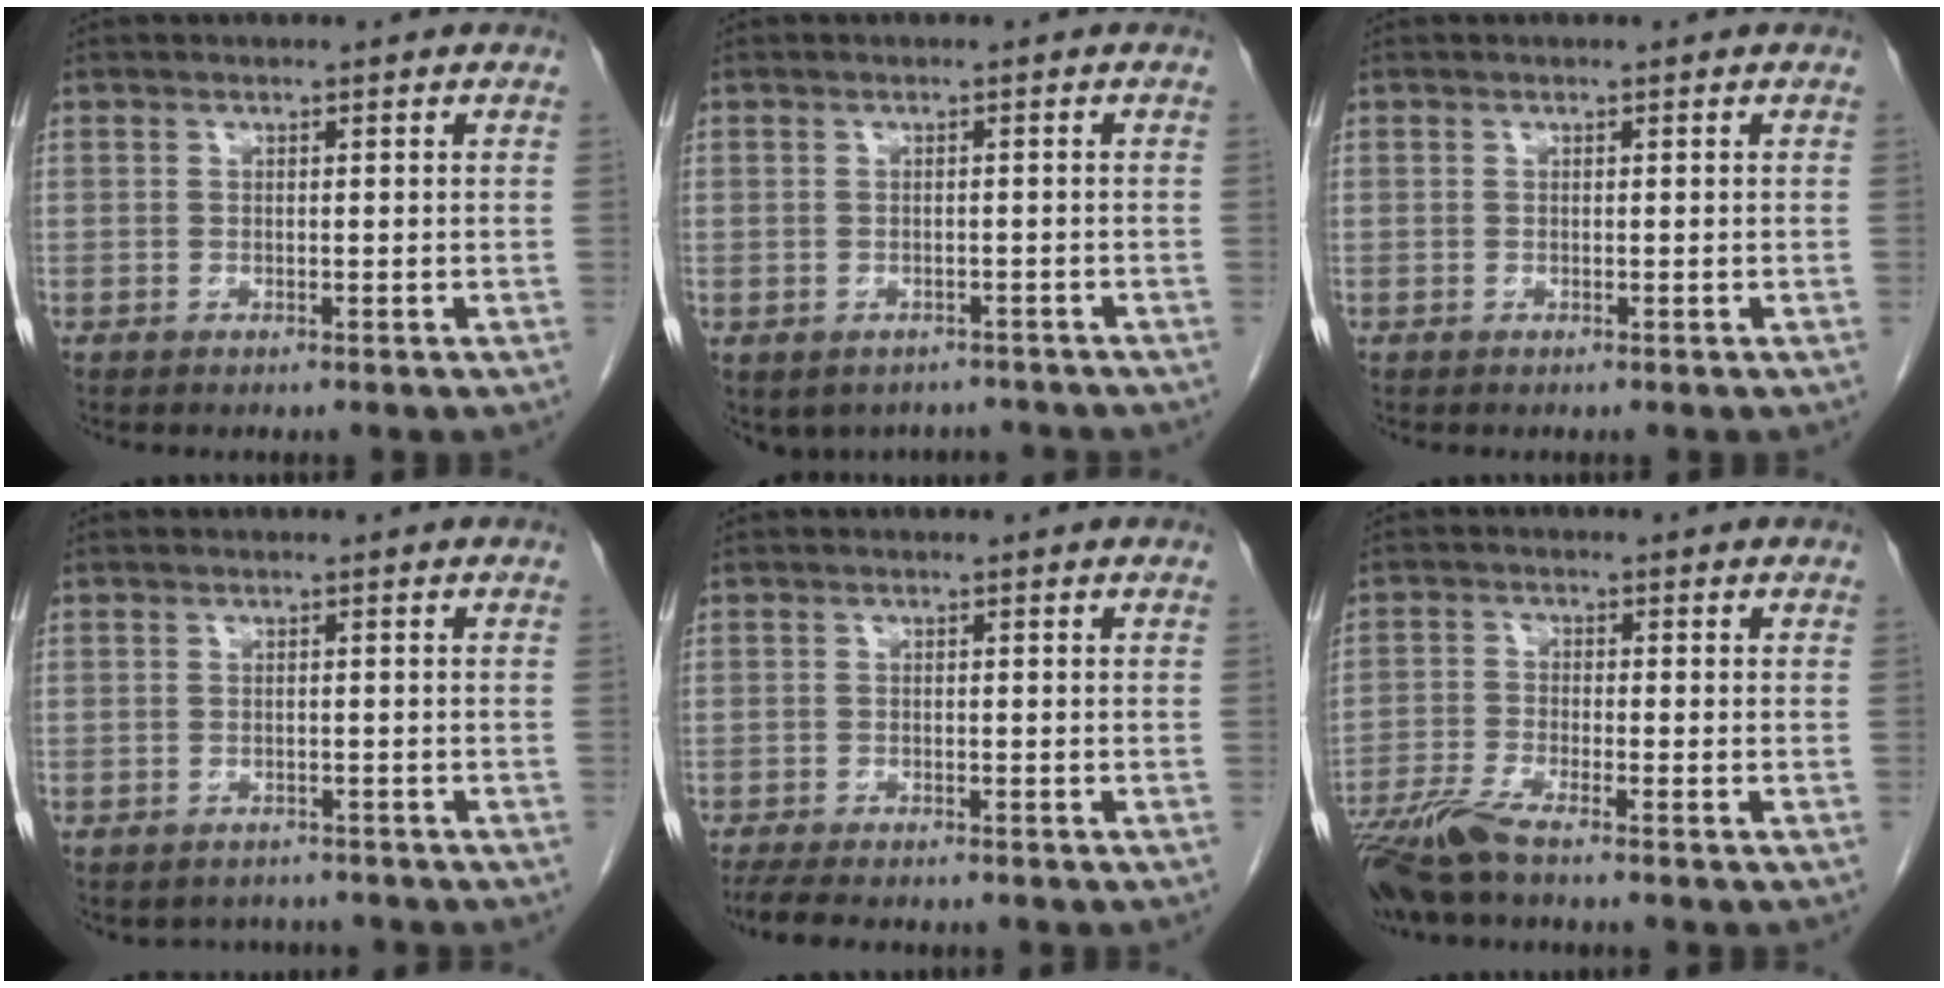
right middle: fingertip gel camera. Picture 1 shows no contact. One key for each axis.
{"total": 6.9, "fx": -5.5, "fy": 3.9, "fz": 1.3, "tx": -0.014, "ty": 0.011, "tz": -0.063}
{"total": 0.0}
{"total": 2.9, "fx": -2.6, "fy": 1.4, "fz": -0.3, "tx": -0.001, "ty": 0.006, "tz": -0.037}
{"total": 6.3, "fx": -5.4, "fy": 1.2, "fz": 3.0, "tx": -0.048, "ty": -0.014, "tz": -0.084}
{"total": 6.4, "fx": -5.2, "fy": 0.0, "fz": 3.8, "tx": -0.081, "ty": -0.021, "tz": -0.102}